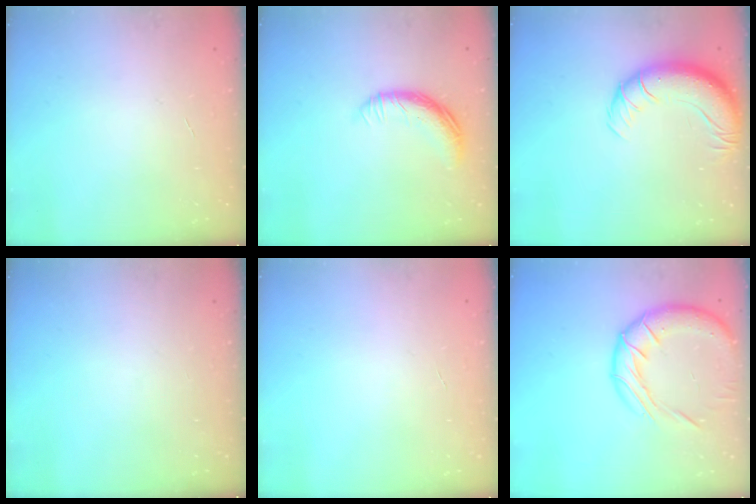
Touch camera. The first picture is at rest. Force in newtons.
{"total": 11.5, "press": 11.5, "slide": 0.6}
{"total": 13.9, "press": 13.5, "slide": 3.2}
{"total": 0.0}
{"total": 0.0}
{"total": 15.2, "press": 15.0, "slide": 2.2}